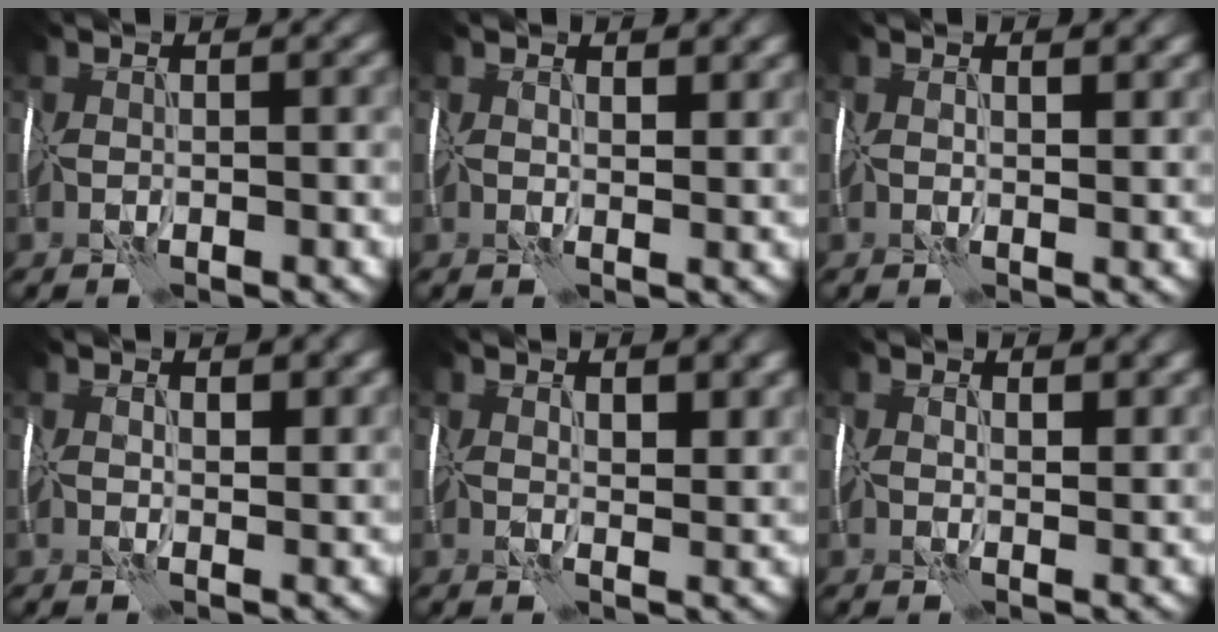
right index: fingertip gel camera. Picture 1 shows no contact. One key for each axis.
{"total": 2.6, "fx": 1.4, "fy": 1.4, "fz": 1.7, "tx": -0.021, "ty": 0.003, "tz": 0.019}
{"total": 2.1, "fx": 1.1, "fy": 0.9, "fz": 1.6, "tx": -0.019, "ty": 0.004, "tz": 0.018}
{"total": 2.4, "fx": 1.1, "fy": 1.2, "fz": 1.8, "tx": -0.022, "ty": 0.002, "tz": 0.020}
{"total": 4.2, "fx": 2.1, "fy": 1.6, "fz": 3.2, "tx": -0.044, "ty": 0.002, "tz": 0.034}
{"total": 2.6, "fx": 1.4, "fy": 1.4, "fz": 1.8, "tx": -0.022, "ty": 0.004, "tz": 0.020}